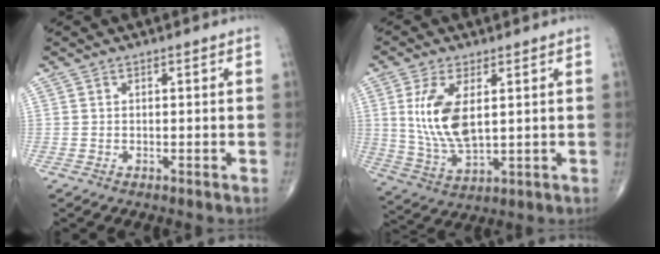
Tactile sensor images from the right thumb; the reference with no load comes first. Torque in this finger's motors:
{"motor_torque": [-0.18, 0.46, 1.25, 0.40, 0.14]}